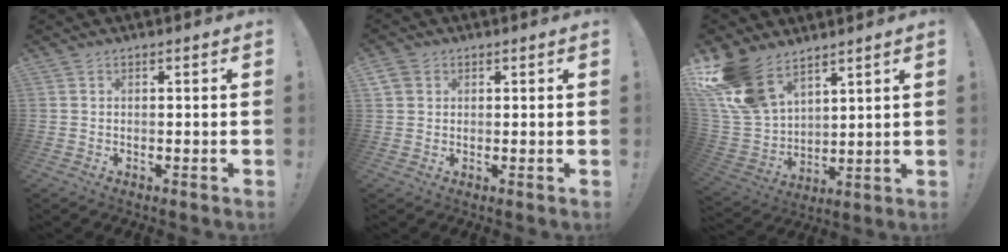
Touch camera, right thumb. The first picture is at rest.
{"total": 3.6, "force": [1.8, 2.8, 1.2], "torque": [-0.023, -0.001, 0.036]}
{"total": 16.3, "force": [11.3, 9.1, 7.4], "torque": [-0.160, -0.068, 0.221]}